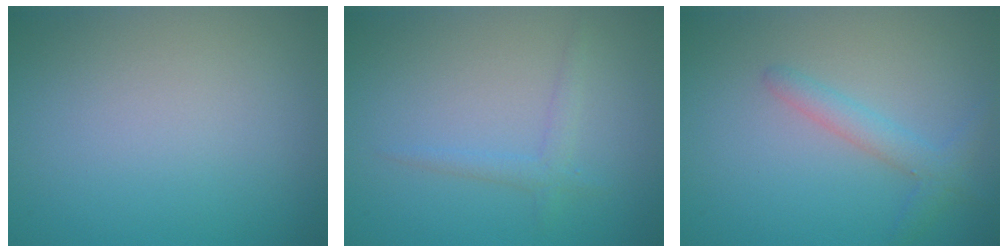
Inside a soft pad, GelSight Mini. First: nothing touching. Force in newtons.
{"total": 1.4, "press": 1.4, "slide": 0.1}
{"total": 2.2, "press": 2.2, "slide": 0.1}